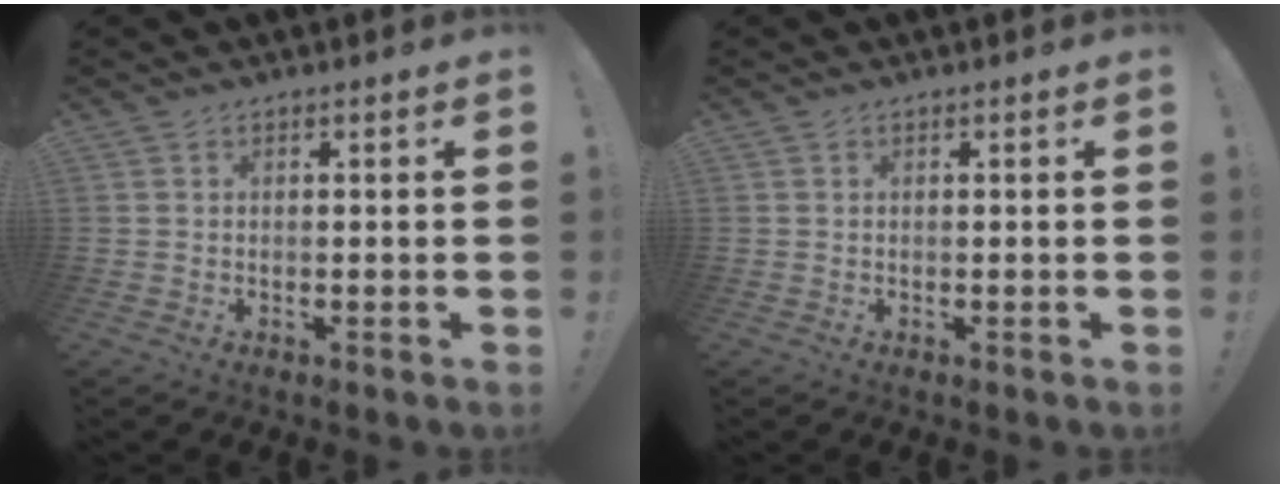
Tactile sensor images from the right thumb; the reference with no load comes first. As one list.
[{"total": 0.0}]